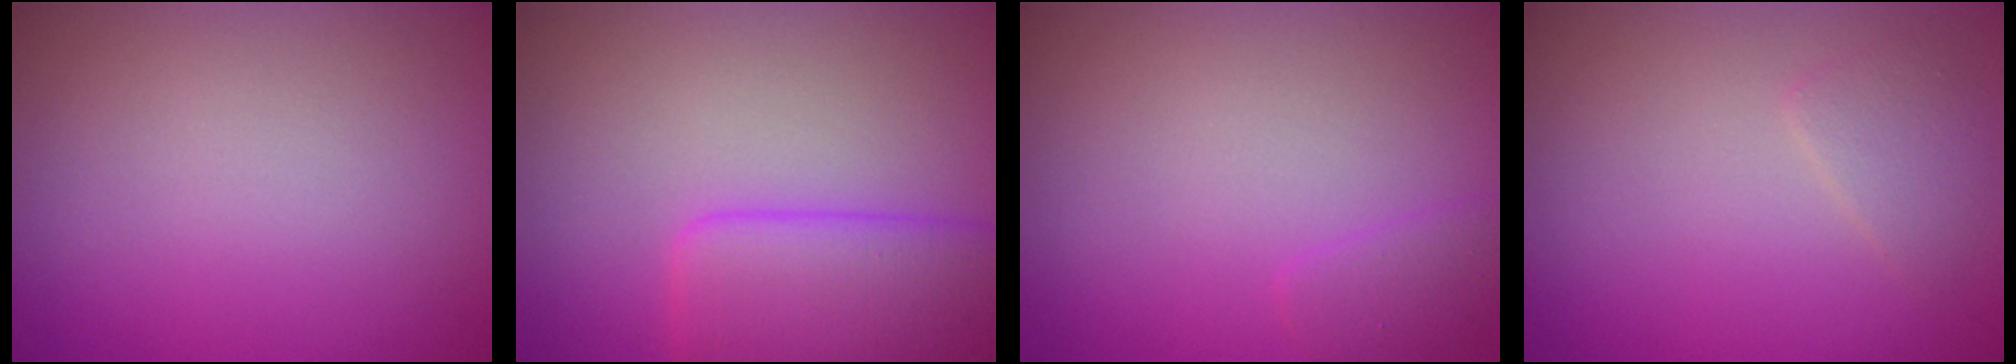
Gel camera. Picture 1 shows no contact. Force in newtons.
{"total": 6.3, "press": 6.3, "slide": 0.4}
{"total": 1.3, "press": 1.3, "slide": 0.2}
{"total": 1.5, "press": 1.5, "slide": 0.1}